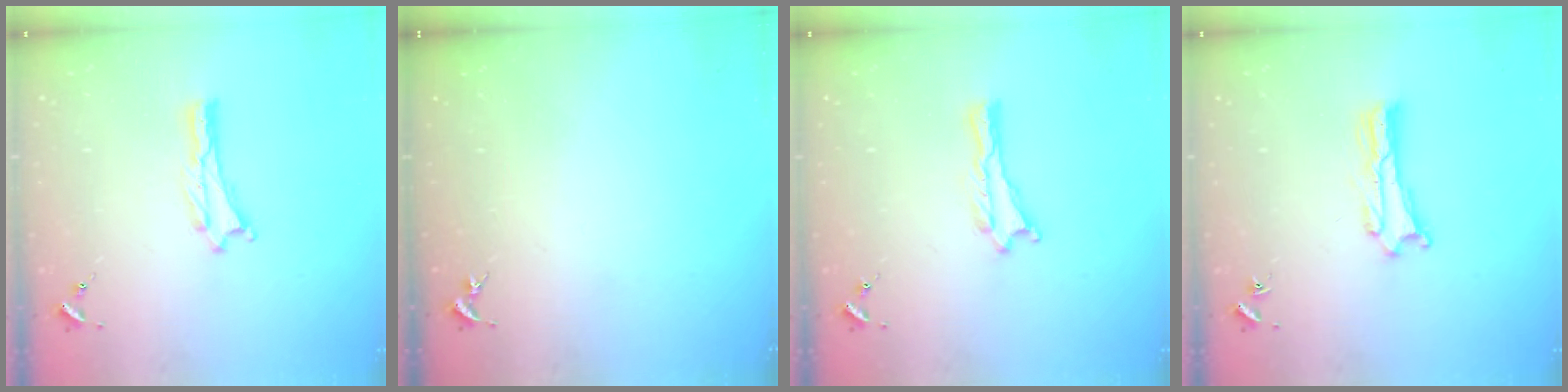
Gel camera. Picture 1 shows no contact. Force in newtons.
{"total": 0.0}
{"total": 0.0}
{"total": 0.9, "press": 0.9, "slide": 0.2}